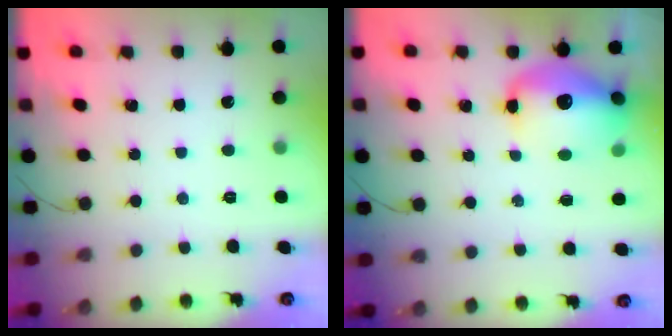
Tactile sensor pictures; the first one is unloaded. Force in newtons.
{"total": 13.8, "press": 13.4, "slide": 3.1}